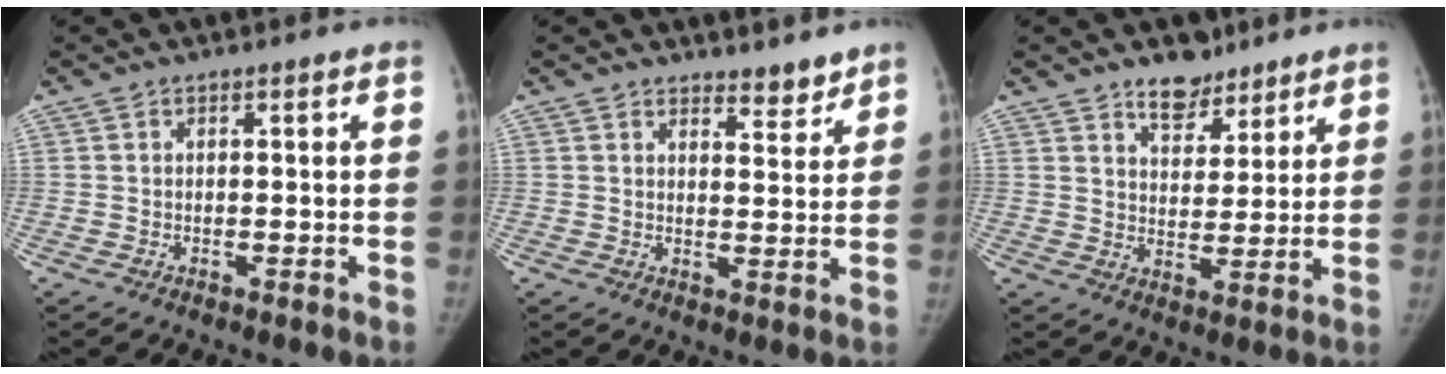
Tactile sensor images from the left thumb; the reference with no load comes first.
{"total": 3.7, "force": [3.4, 1.2, 1.0], "torque": [0.005, -0.029, 0.050]}
{"total": 7.4, "force": [5.6, 4.1, 2.6], "torque": [-0.010, -0.038, 0.093]}